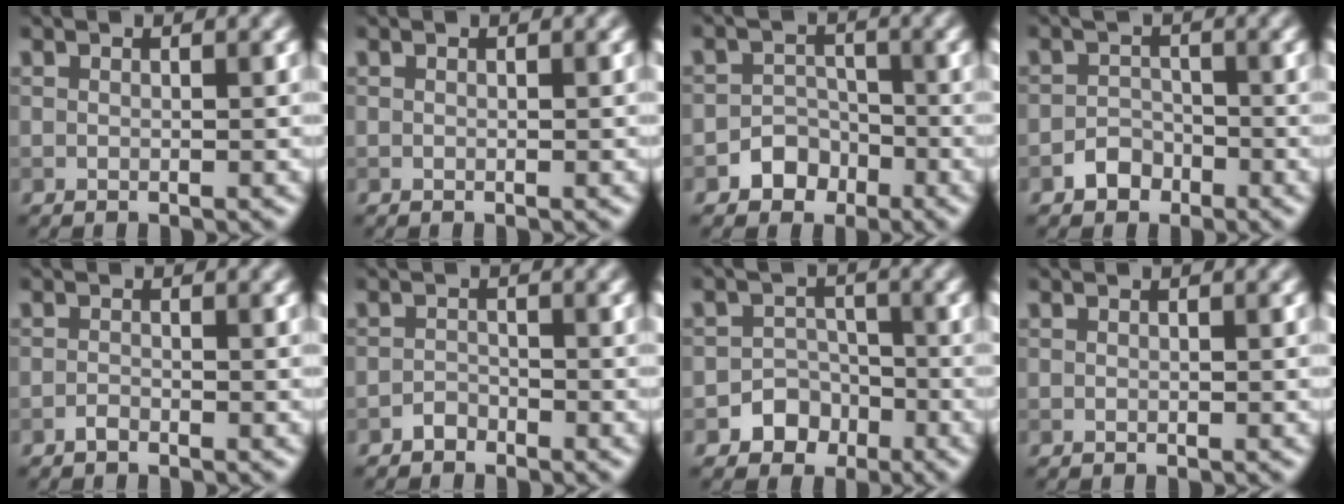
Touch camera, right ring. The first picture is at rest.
{"total": 0.0}
{"total": 2.7, "force": [-1.5, 2.2, 0.6], "torque": [0.013, 0.009, -0.028]}
{"total": 2.0, "force": [-1.2, 1.5, 0.5], "torque": [0.001, 0.006, -0.023]}
{"total": 0.6, "force": [-0.5, 0.2, 0.2], "torque": [-0.004, 0.000, -0.012]}
{"total": 1.0, "force": [-0.9, 0.5, 0.1], "torque": [0.003, 0.003, -0.017]}
{"total": 3.6, "force": [-2.0, 3.0, 0.5], "torque": [0.032, 0.008, -0.043]}
{"total": 0.0}